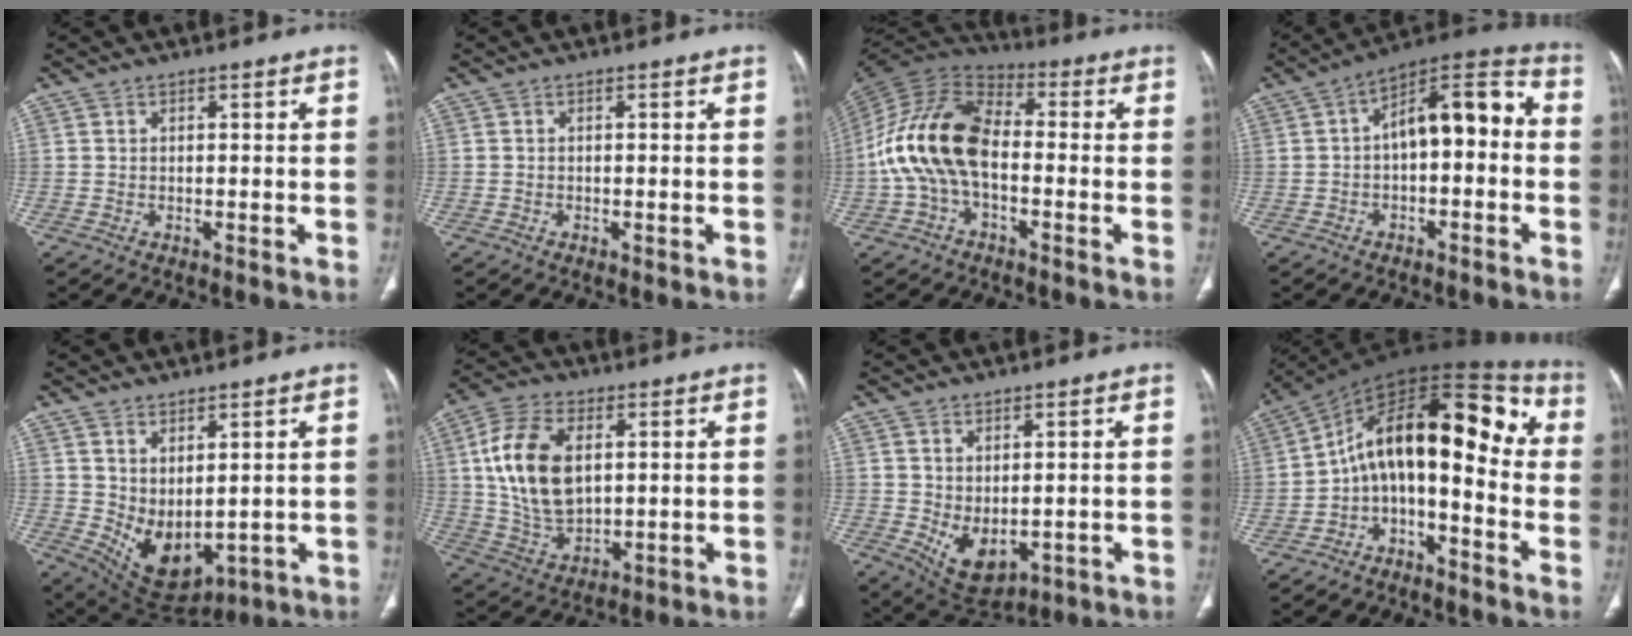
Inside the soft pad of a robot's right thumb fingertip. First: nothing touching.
{"total": 0.7, "force": [-0.3, 0.3, 0.6], "torque": [-0.008, -0.001, -0.004]}
{"total": 16.1, "force": [-2.0, 9.5, 12.8], "torque": [-0.248, 0.037, -0.046]}
{"total": 13.1, "force": [-0.6, 6.6, 11.3], "torque": [-0.141, 0.052, -0.020]}
{"total": 9.4, "force": [1.4, 5.3, 7.6], "torque": [-0.120, -0.026, 0.059]}
{"total": 15.8, "force": [3.2, 9.3, 12.3], "torque": [-0.234, -0.007, 0.067]}
{"total": 7.5, "force": [-0.6, 4.4, 6.1], "torque": [-0.090, -0.009, 0.017]}
{"total": 16.5, "force": [-2.4, 8.3, 14.1], "torque": [-0.179, 0.115, -0.050]}